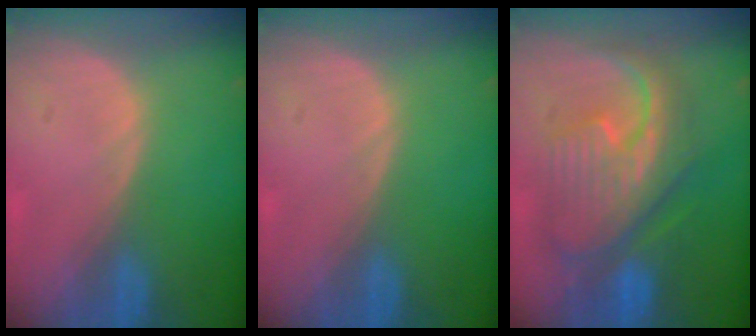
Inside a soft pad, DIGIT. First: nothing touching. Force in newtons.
{"total": 0.0}
{"total": 11.4, "press": 11.3, "slide": 1.1}